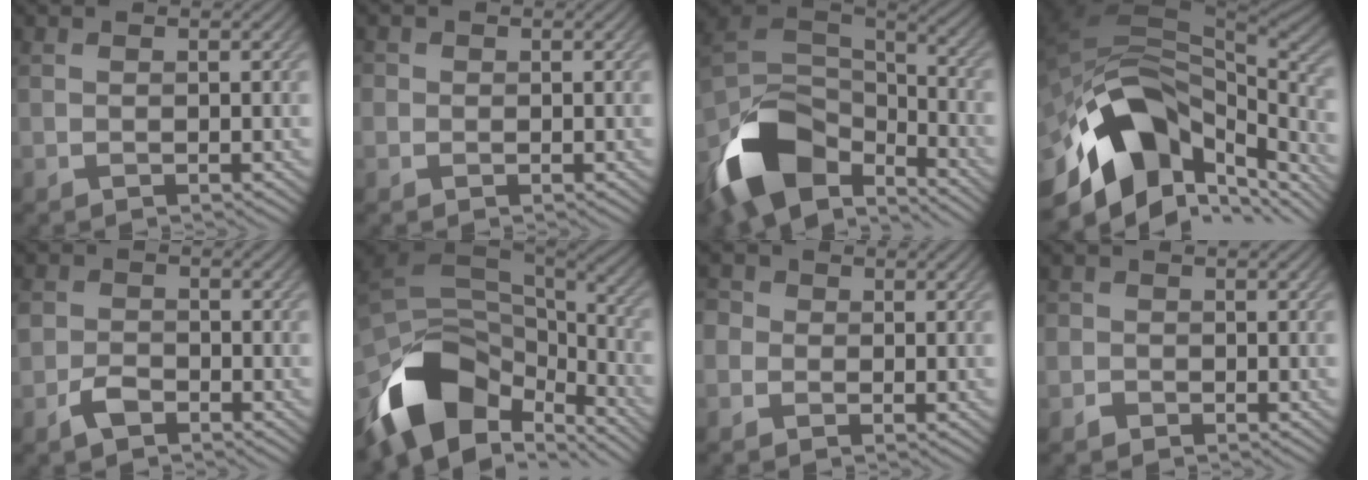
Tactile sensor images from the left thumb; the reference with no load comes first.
{"total": 1.3, "force": [0.1, 1.3, 0.0], "torque": [0.007, 0.005, -0.011]}
{"total": 14.8, "force": [-8.6, 8.0, 9.0], "torque": [-0.218, -0.023, -0.154]}
{"total": 16.2, "force": [-6.8, 10.0, 10.7], "torque": [-0.221, -0.020, -0.116]}
{"total": 2.7, "force": [-1.7, 1.8, 1.2], "torque": [-0.025, 0.003, -0.045]}
{"total": 15.0, "force": [-7.2, 8.6, 10.0], "torque": [-0.234, -0.015, -0.121]}
{"total": 2.4, "force": [-0.7, 2.2, 0.4], "torque": [-0.011, 0.008, -0.032]}
{"total": 1.3, "force": [-0.7, 1.1, 0.1], "torque": [0.011, 0.005, -0.023]}